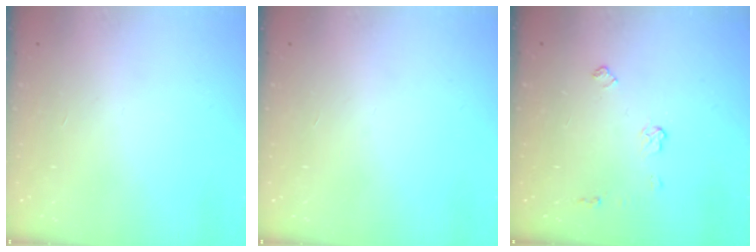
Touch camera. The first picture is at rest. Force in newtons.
{"total": 0.0}
{"total": 4.6, "press": 4.6, "slide": 0.7}